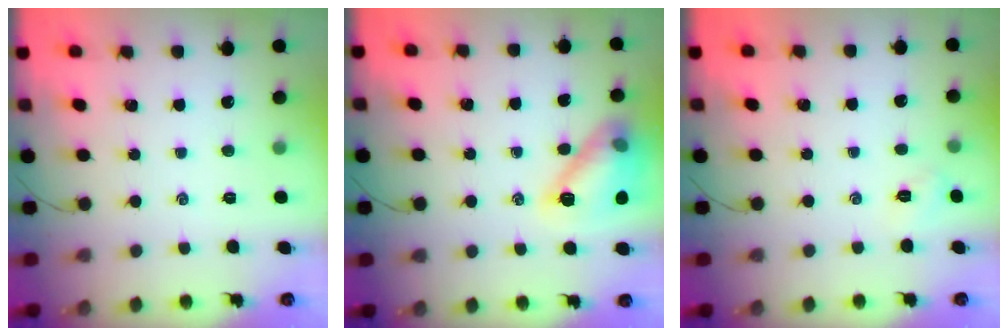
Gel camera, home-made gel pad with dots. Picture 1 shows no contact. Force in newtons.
{"total": 14.3, "press": 14.3, "slide": 0.1}
{"total": 2.8, "press": 2.7, "slide": 0.8}